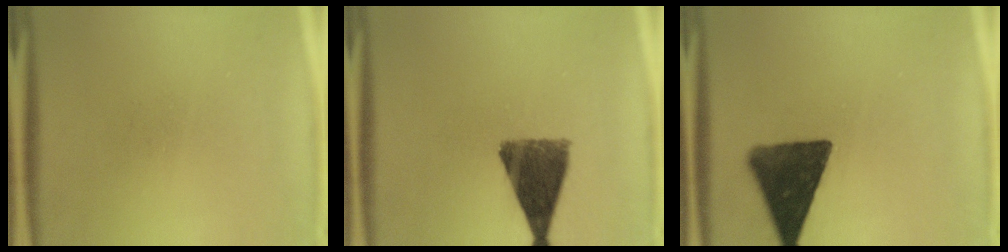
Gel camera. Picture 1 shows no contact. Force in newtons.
{"total": 10.4}
{"total": 13.9}